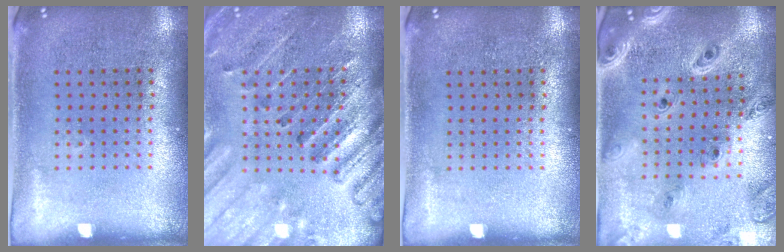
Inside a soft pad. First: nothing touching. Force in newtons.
{"total": 2.7, "press": 2.6, "slide": 0.2}
{"total": 0.0}
{"total": 2.0, "press": 1.9, "slide": 0.6}